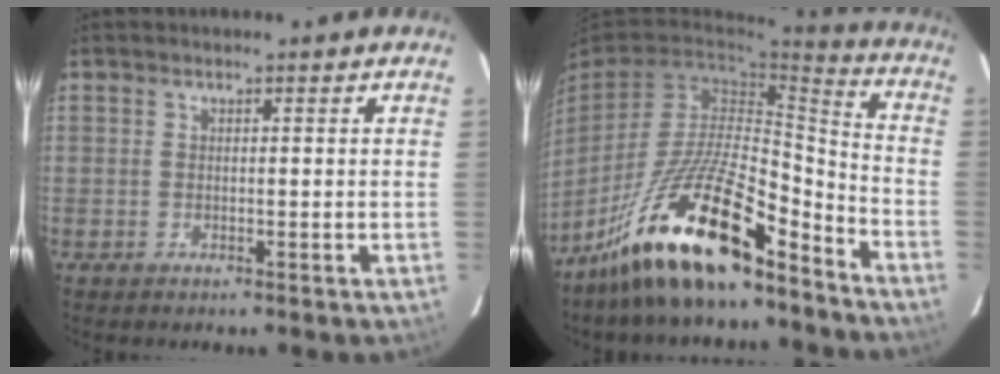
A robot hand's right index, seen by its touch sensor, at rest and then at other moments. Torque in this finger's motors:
{"motor_torque": [1.57, -0.57, 1.05, 0.21]}